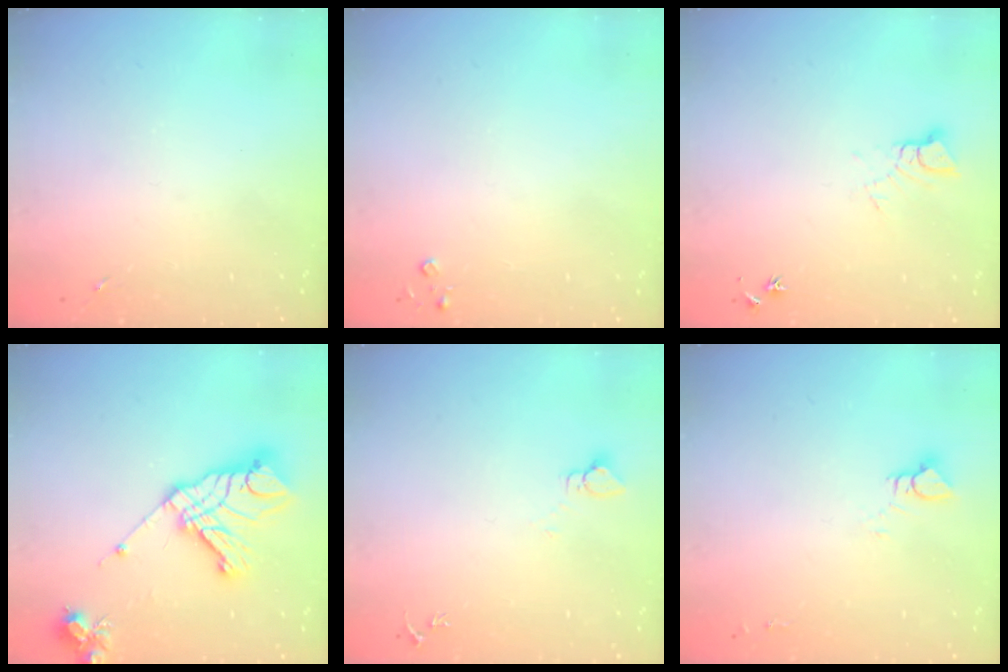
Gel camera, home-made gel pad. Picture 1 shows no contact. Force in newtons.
{"total": 2.6, "press": 2.6, "slide": 0.3}
{"total": 5.4, "press": 5.4, "slide": 0.5}
{"total": 19.8, "press": 19.6, "slide": 2.6}
{"total": 2.7, "press": 2.7, "slide": 0.1}
{"total": 4.3, "press": 4.3, "slide": 0.4}